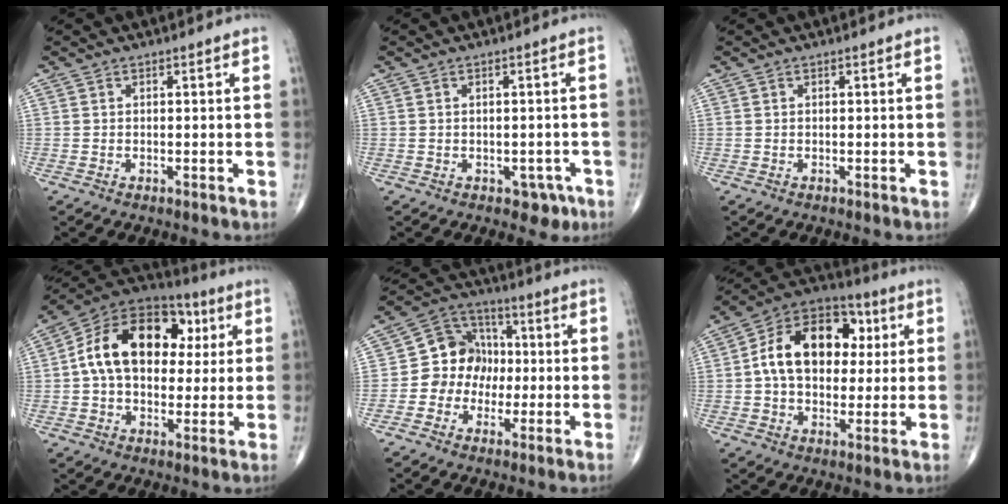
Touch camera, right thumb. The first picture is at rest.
{"total": 3.2, "force": [-1.5, 2.4, 1.6], "torque": [0.000, 0.006, -0.014]}
{"total": 0.0}
{"total": 20.3, "force": [3.4, 13.7, 14.6], "torque": [-0.214, 0.025, 0.046]}
{"total": 10.7, "force": [-0.9, 9.3, 5.3], "torque": [-0.047, 0.034, -0.029]}
{"total": 18.5, "force": [2.7, 12.7, 13.1], "torque": [-0.179, 0.022, 0.036]}